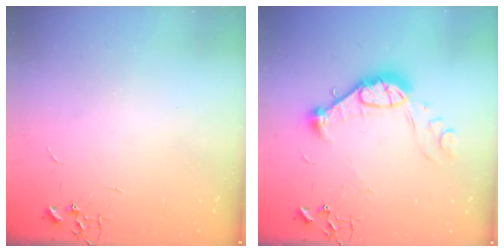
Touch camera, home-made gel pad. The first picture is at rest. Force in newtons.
{"total": 14.5, "press": 14.4, "slide": 1.2}